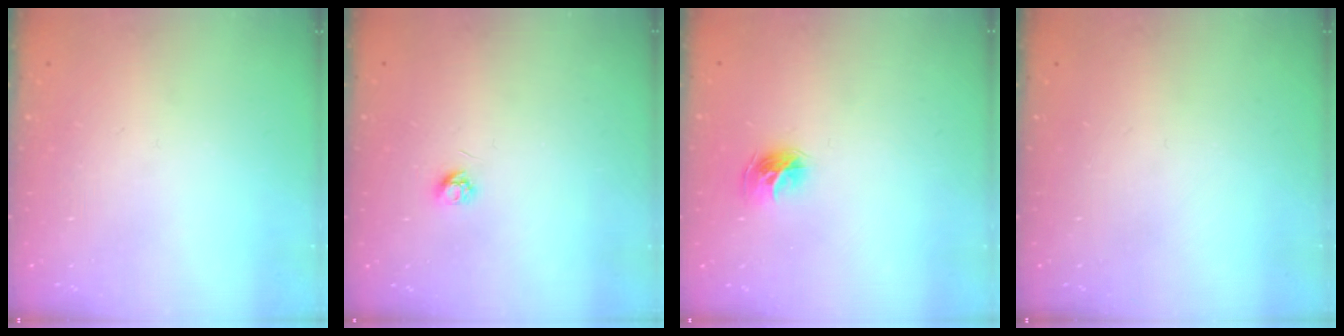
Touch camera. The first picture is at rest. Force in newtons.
{"total": 3.7, "press": 3.7, "slide": 0.3}
{"total": 8.0, "press": 8.0, "slide": 0.7}
{"total": 0.0}